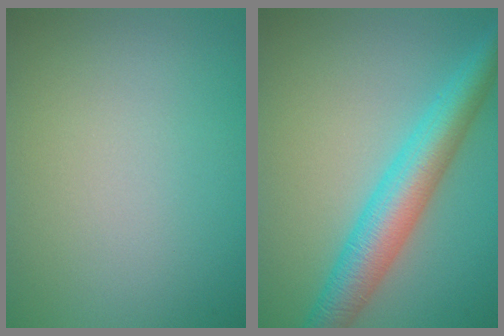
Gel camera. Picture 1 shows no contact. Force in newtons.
{"total": 5.9, "press": 5.9, "slide": 0.0}